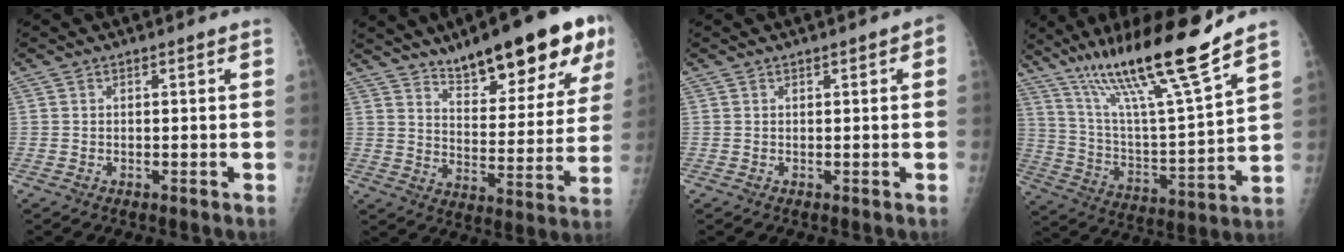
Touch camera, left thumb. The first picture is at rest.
{"total": 21.7, "force": [13.8, 6.1, 15.6], "torque": [-0.189, -0.057, 0.209]}
{"total": 1.8, "force": [0.6, 0.6, 1.6], "torque": [-0.019, 0.003, 0.006]}
{"total": 20.8, "force": [15.1, 1.0, 14.2], "torque": [-0.229, -0.070, 0.272]}